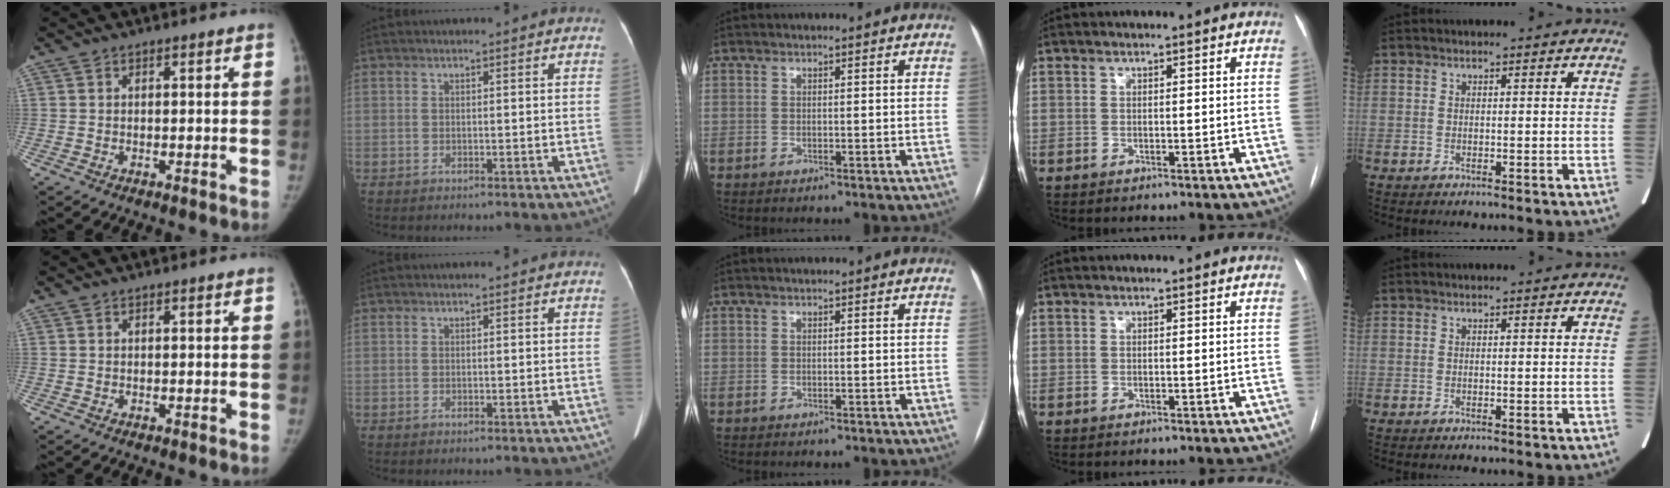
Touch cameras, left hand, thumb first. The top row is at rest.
{}